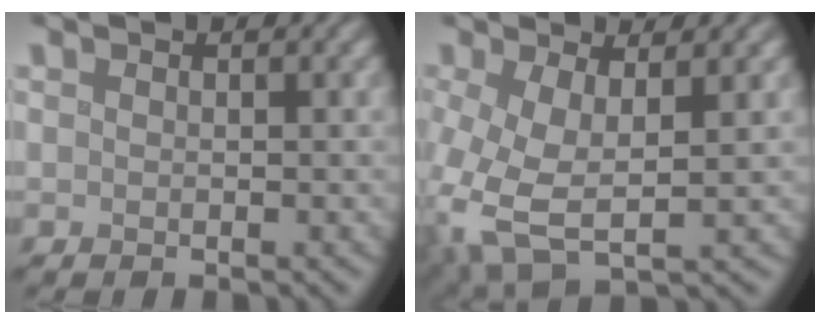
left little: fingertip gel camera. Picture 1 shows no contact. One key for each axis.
{"total": 5.8, "fx": -0.9, "fy": 2.9, "fz": 4.9, "tx": -0.124, "ty": -0.004, "tz": -0.011}